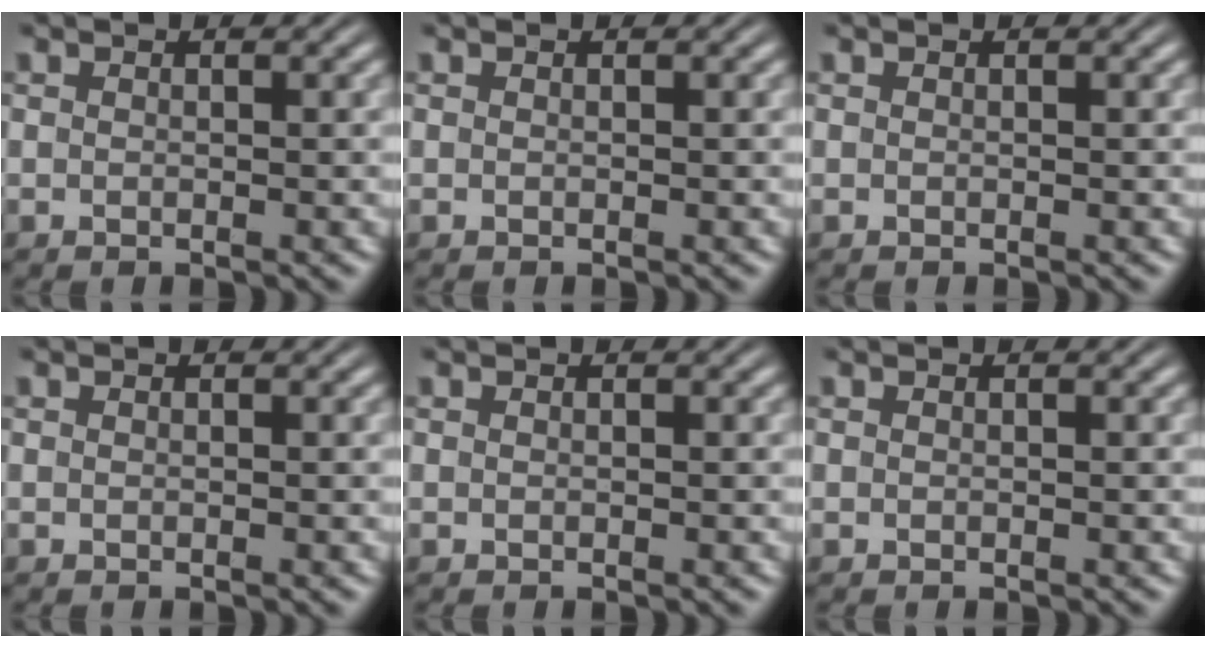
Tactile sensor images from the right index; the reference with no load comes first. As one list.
[{"total": 0.0}, {"total": 0.0}, {"total": 0.0}, {"total": 0.0}, {"total": 0.0}]